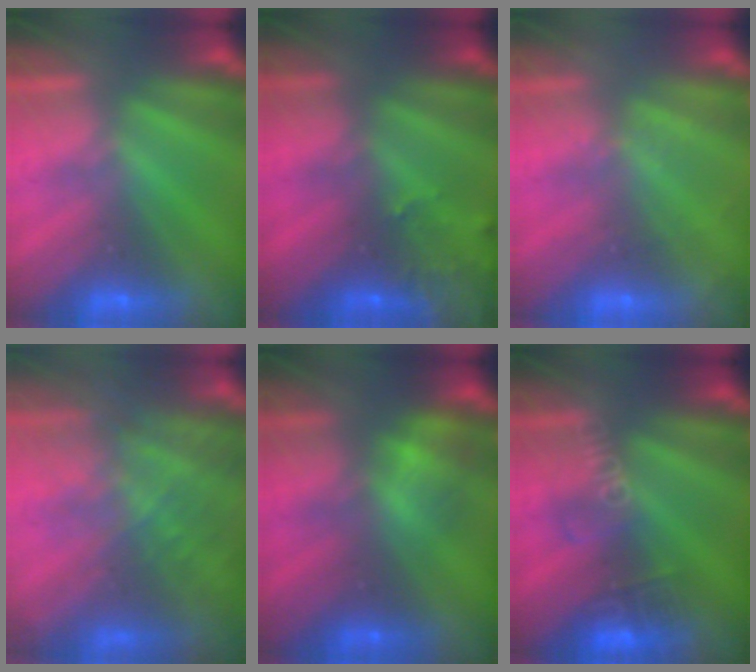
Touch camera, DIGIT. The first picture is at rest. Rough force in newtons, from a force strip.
{"total": 7.0}
{"total": 1.8}
{"total": 8.0}
{"total": 2.3}
{"total": 2.8}